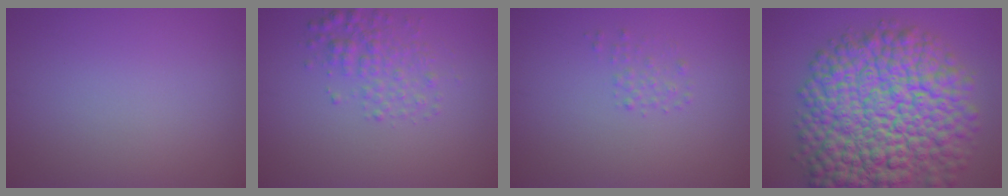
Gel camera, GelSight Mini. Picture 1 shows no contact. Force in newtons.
{"total": 2.8, "press": 2.8, "slide": 0.1}
{"total": 1.0, "press": 1.0, "slide": 0.0}
{"total": 16.9, "press": 16.9, "slide": 0.7}